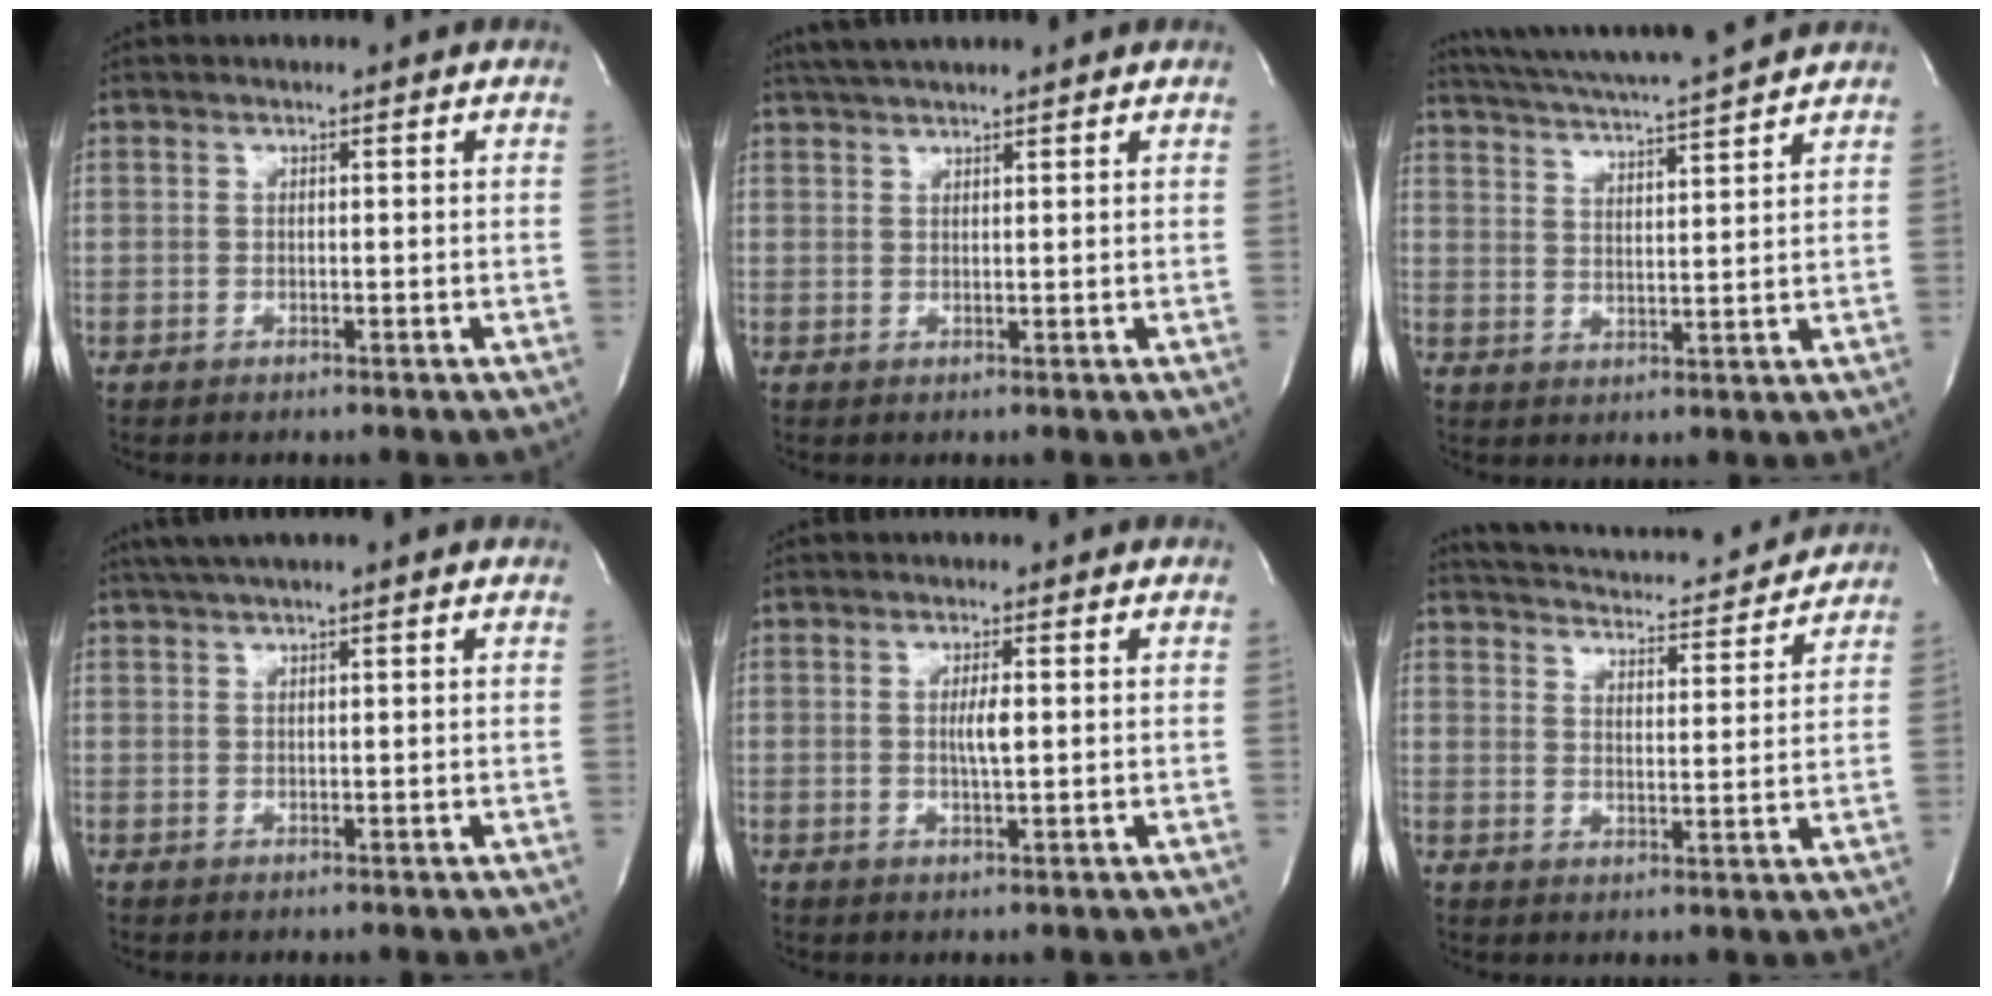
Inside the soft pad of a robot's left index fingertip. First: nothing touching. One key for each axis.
{"total": 4.8, "fx": 4.2, "fy": 0.3, "fz": 2.3, "tx": -0.039, "ty": 0.023, "tz": 0.072}
{"total": 13.4, "fx": 12.2, "fy": -0.9, "fz": 5.4, "tx": -0.105, "ty": -0.005, "tz": 0.182}
{"total": 4.2, "fx": 3.2, "fy": -0.2, "fz": 2.8, "tx": -0.049, "ty": 0.021, "tz": 0.056}
{"total": 2.3, "fx": -0.2, "fy": 0.2, "fz": 2.3, "tx": -0.042, "ty": -0.011, "tz": -0.004}
{"total": 15.5, "fx": 14.6, "fy": 2.6, "fz": 4.3, "tx": -0.069, "ty": -0.001, "tz": 0.197}